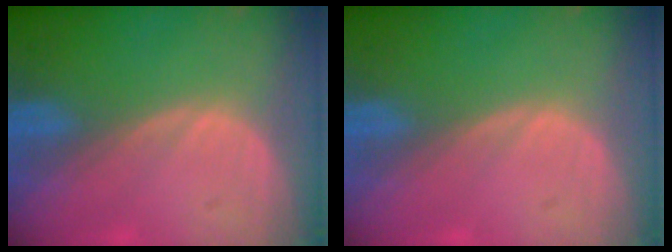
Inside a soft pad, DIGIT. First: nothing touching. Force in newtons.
{"total": 0.0}